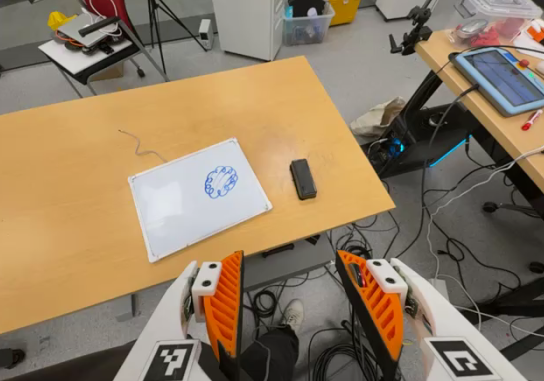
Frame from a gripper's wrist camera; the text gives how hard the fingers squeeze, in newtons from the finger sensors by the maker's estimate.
{"total": 0.0}